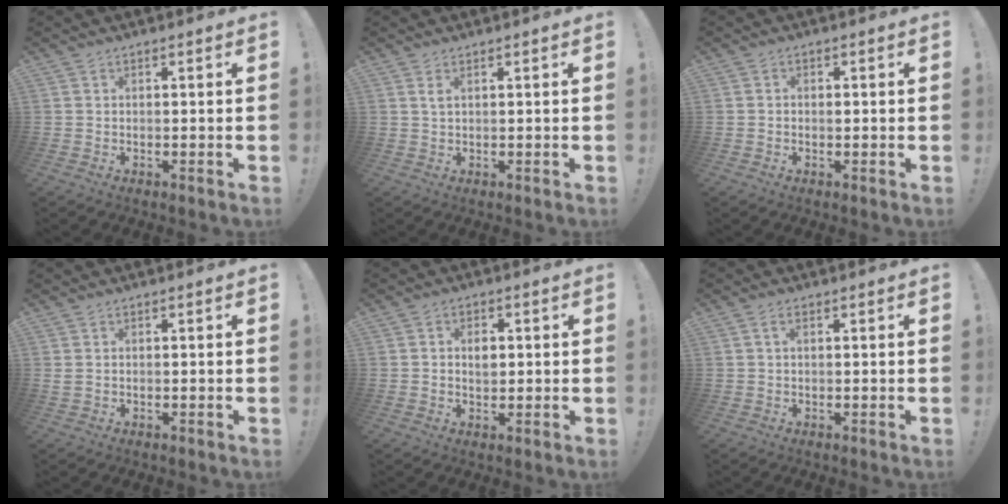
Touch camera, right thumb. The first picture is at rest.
{"total": 1.8, "force": [0.9, 0.4, 1.5], "torque": [-0.028, 0.000, 0.014]}
{"total": 0.7, "force": [-0.2, 0.6, 0.3], "torque": [-0.009, 0.005, -0.004]}
{"total": 0.9, "force": [0.3, 0.6, 0.6], "torque": [-0.010, 0.001, 0.005]}
{"total": 4.4, "force": [0.4, 3.2, 2.9], "torque": [-0.034, 0.000, 0.000]}
{"total": 1.7, "force": [0.5, 0.7, 1.5], "torque": [-0.028, 0.003, 0.007]}